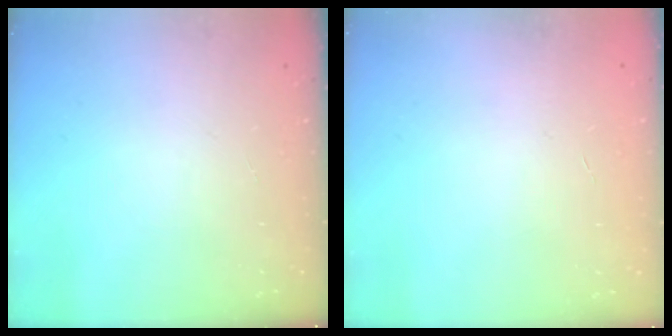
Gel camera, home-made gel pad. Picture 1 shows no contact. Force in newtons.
{"total": 0.6, "press": 0.6, "slide": 0.2}